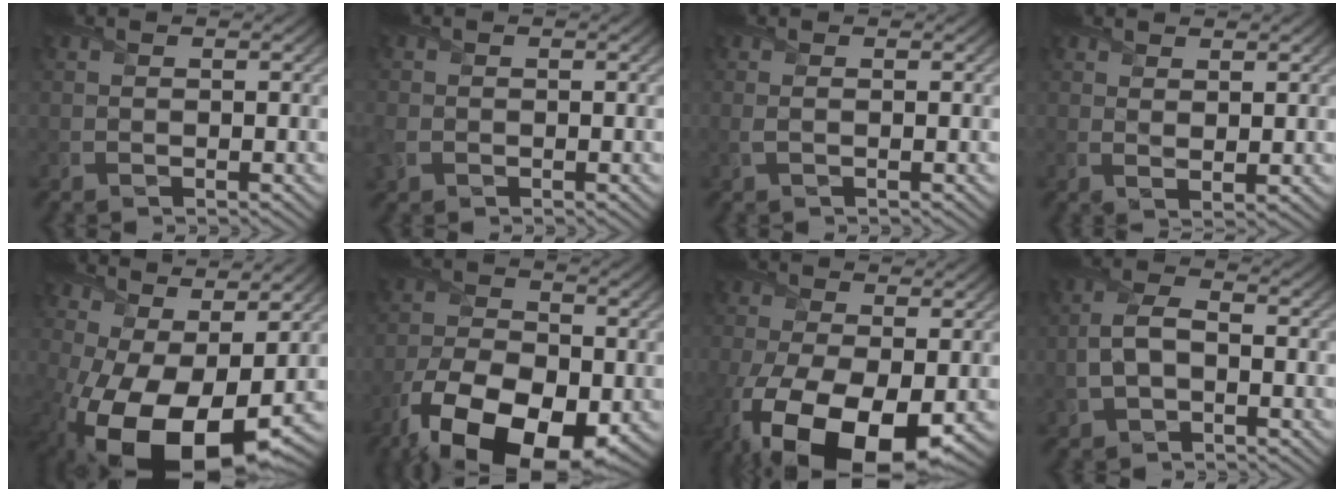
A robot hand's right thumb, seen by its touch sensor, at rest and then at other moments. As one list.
[{"total": 2.6, "force": [-0.9, 2.1, 1.1], "torque": [-0.043, -0.010, -0.024]}, {"total": 0.8, "force": [0.0, 0.2, 0.7], "torque": [-0.020, 0.000, 0.000]}, {"total": 1.9, "force": [1.4, 0.4, 1.2], "torque": [-0.026, -0.006, 0.031]}, {"total": 17.5, "force": [-3.4, 8.7, 14.8], "torque": [-0.277, -0.037, -0.035]}, {"total": 16.6, "force": [-8.5, 8.3, 11.5], "torque": [-0.232, -0.032, -0.149]}, {"total": 14.6, "force": [-6.0, 7.4, 11.0], "torque": [-0.232, -0.044, -0.093]}, {"total": 4.7, "force": [-0.9, 2.8, 3.7], "torque": [-0.093, 0.002, -0.020]}]